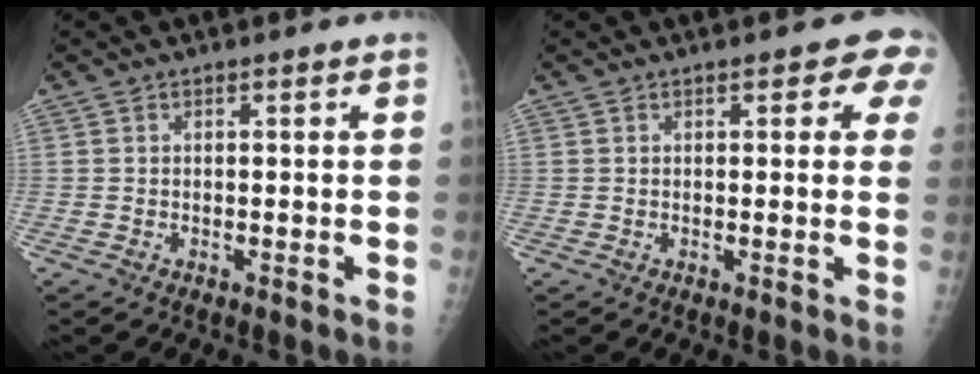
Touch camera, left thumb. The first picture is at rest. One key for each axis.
{"total": 4.6, "fx": 2.2, "fy": 2.2, "fz": 3.4, "tx": -0.005, "ty": -0.002, "tz": 0.014}